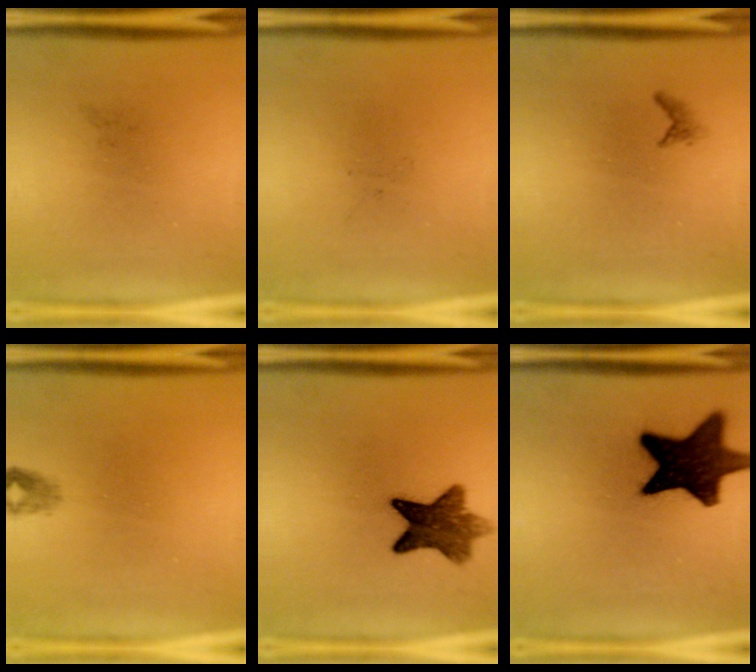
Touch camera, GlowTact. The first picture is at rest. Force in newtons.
{"total": 0.0}
{"total": 0.7}
{"total": 1.2}
{"total": 8.5}
{"total": 15.4}